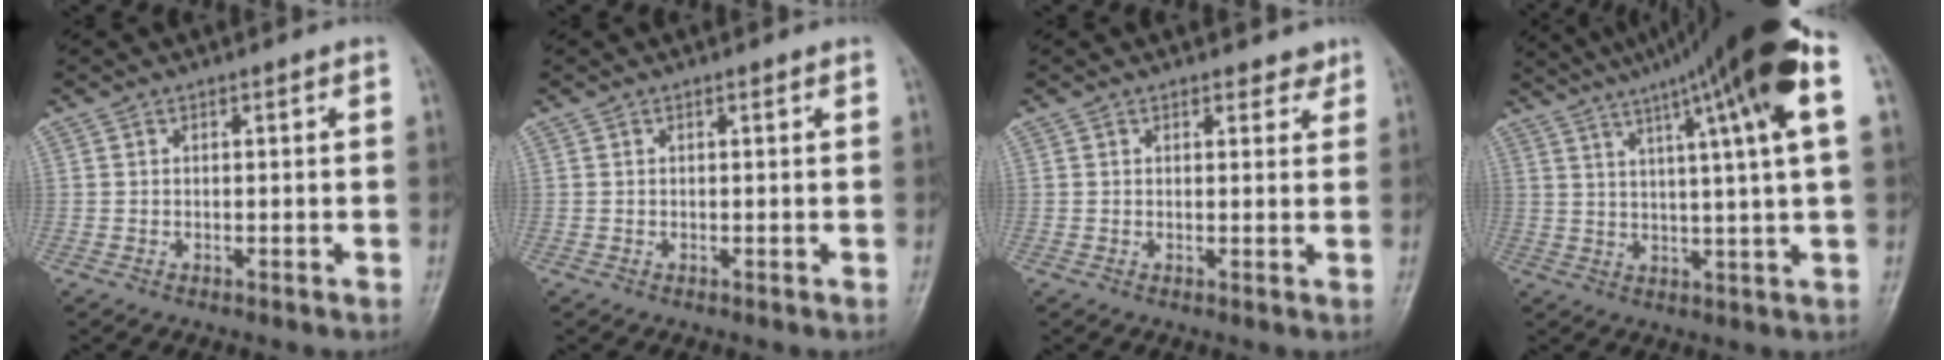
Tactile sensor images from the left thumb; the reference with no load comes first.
{"total": 0.0}
{"total": 2.3, "force": [1.8, 1.2, 0.7], "torque": [0.012, -0.009, 0.018]}
{"total": 21.0, "force": [10.4, 1.7, 18.2], "torque": [-0.278, 0.010, 0.144]}